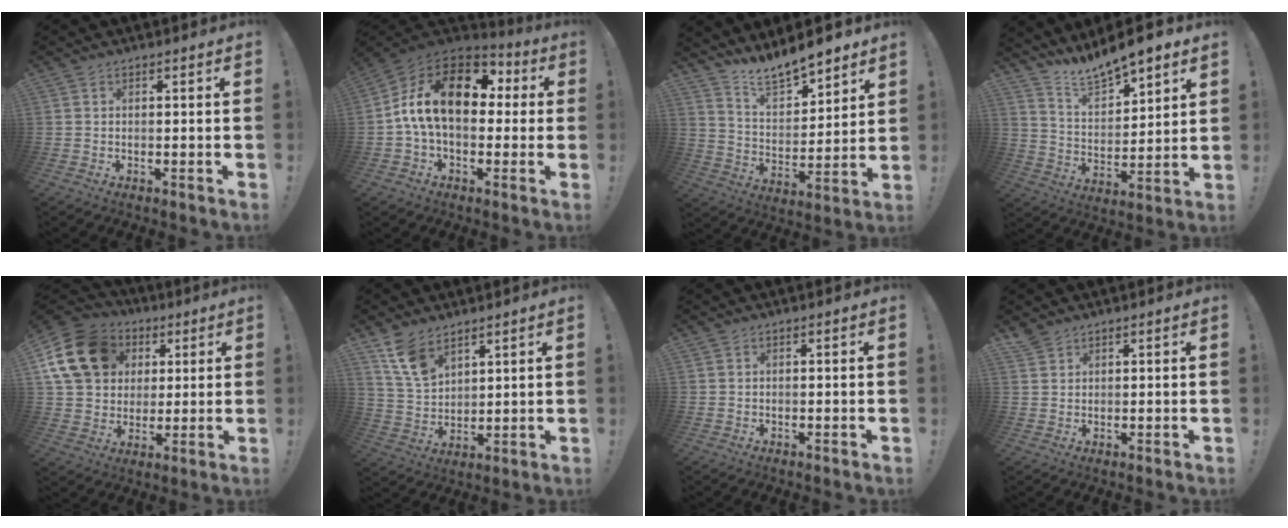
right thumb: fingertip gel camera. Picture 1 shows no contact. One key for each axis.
{"total": 19.5, "fx": 3.3, "fy": 11.4, "fz": 15.4, "tx": -0.263, "ty": 0.009, "tz": 0.059}
{"total": 11.3, "fx": 10.3, "fy": 3.1, "fz": 3.3, "tx": -0.073, "ty": -0.082, "tz": 0.193}
{"total": 10.7, "fx": 10.0, "fy": 2.5, "fz": 2.8, "tx": -0.068, "ty": -0.087, "tz": 0.183}
{"total": 18.6, "fx": 6.6, "fy": 14.7, "fz": 9.4, "tx": -0.169, "ty": -0.015, "tz": 0.139}
{"total": 10.1, "fx": 7.1, "fy": 5.4, "fz": 4.7, "tx": -0.096, "ty": -0.034, "tz": 0.141}
{"total": 0.0}
{"total": 3.2, "fx": 2.6, "fy": 1.7, "fz": 0.7, "tx": -0.004, "ty": -0.018, "tz": 0.047}